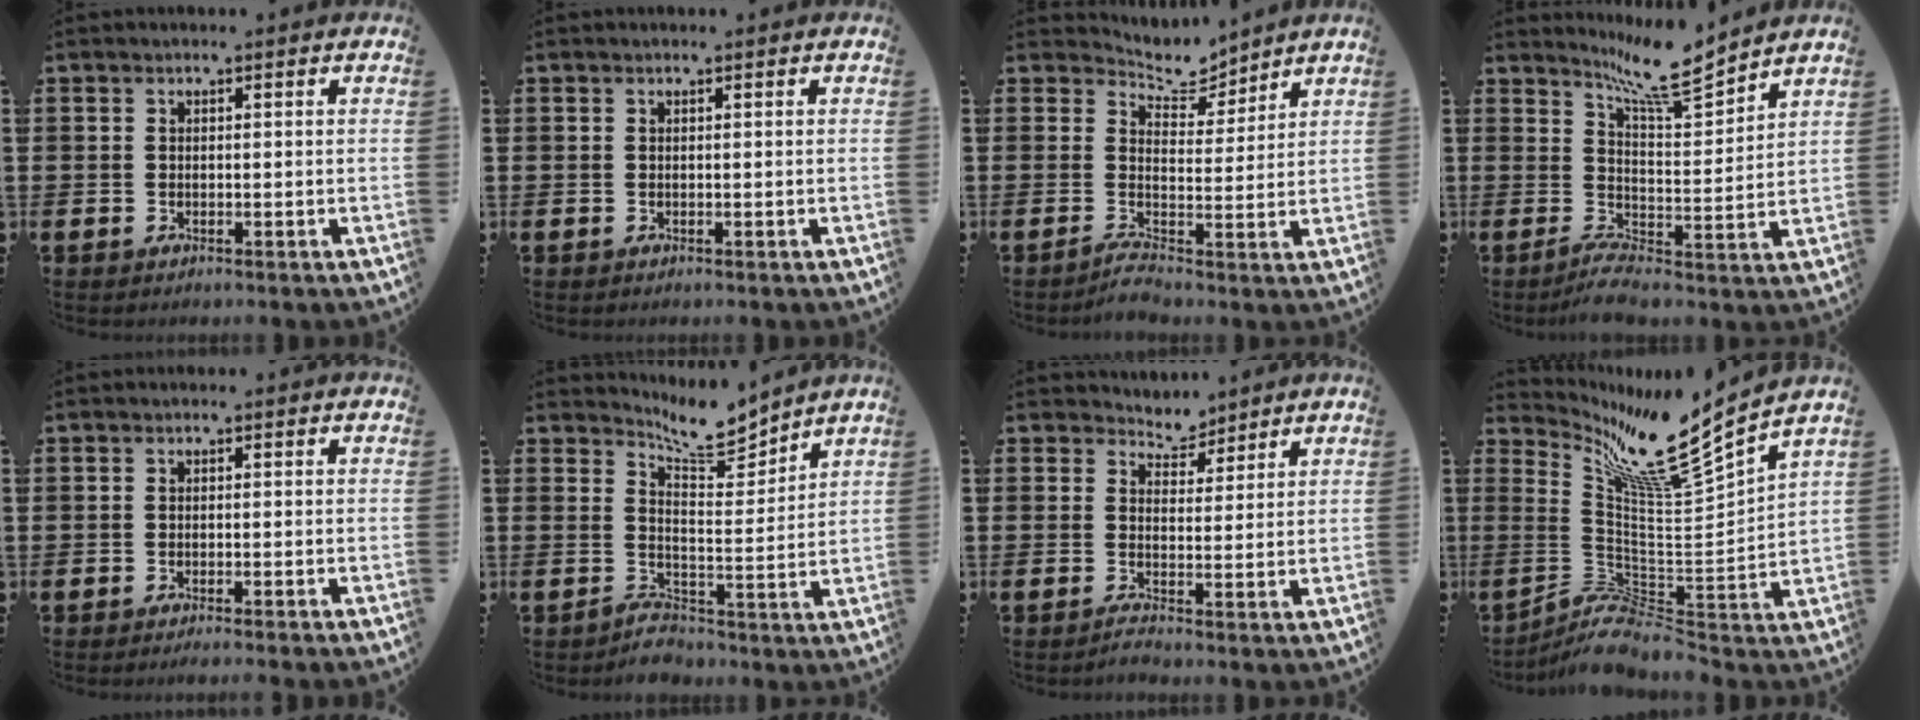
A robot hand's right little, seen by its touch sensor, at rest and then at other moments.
{"total": 0.0}
{"total": 5.2, "force": [3.8, 2.7, 2.4], "torque": [-0.044, -0.029, 0.061]}
{"total": 7.8, "force": [6.1, 1.1, 4.8], "torque": [-0.088, -0.049, 0.100]}
{"total": 0.7, "force": [-0.6, -0.1, 0.3], "torque": [-0.004, -0.003, -0.012]}
{"total": 5.7, "force": [4.2, 3.0, 2.4], "torque": [-0.051, -0.033, 0.073]}
{"total": 2.6, "force": [2.2, 1.2, 0.2], "torque": [-0.001, -0.020, 0.035]}
{"total": 9.9, "force": [4.8, 2.6, 8.3], "torque": [-0.182, -0.047, 0.081]}